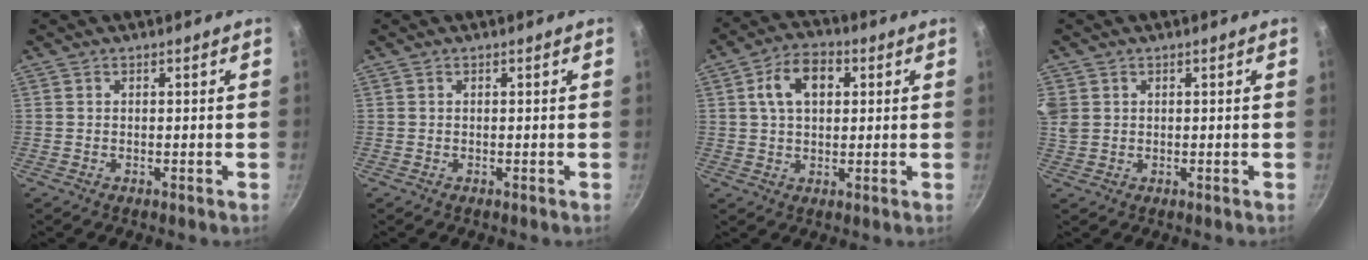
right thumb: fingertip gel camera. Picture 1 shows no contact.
{"total": 0.0}
{"total": 9.3, "force": [2.4, 6.1, 6.6], "torque": [-0.090, 0.012, 0.035]}
{"total": 6.2, "force": [1.7, 4.9, 3.3], "torque": [-0.072, 0.007, 0.038]}